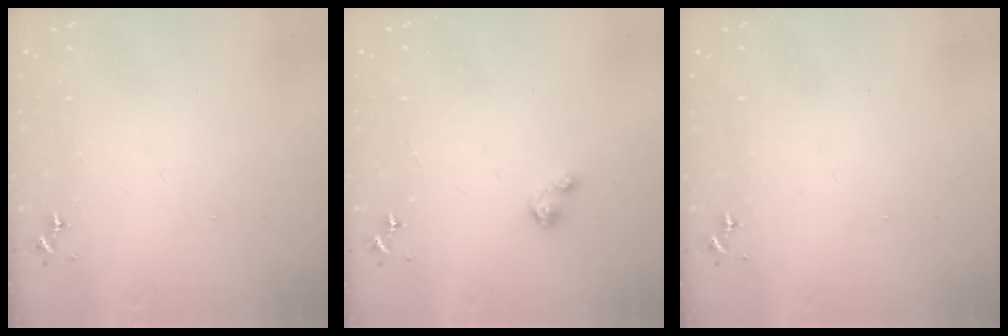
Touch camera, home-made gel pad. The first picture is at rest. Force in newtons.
{"total": 3.6, "press": 3.6, "slide": 0.3}
{"total": 0.0}